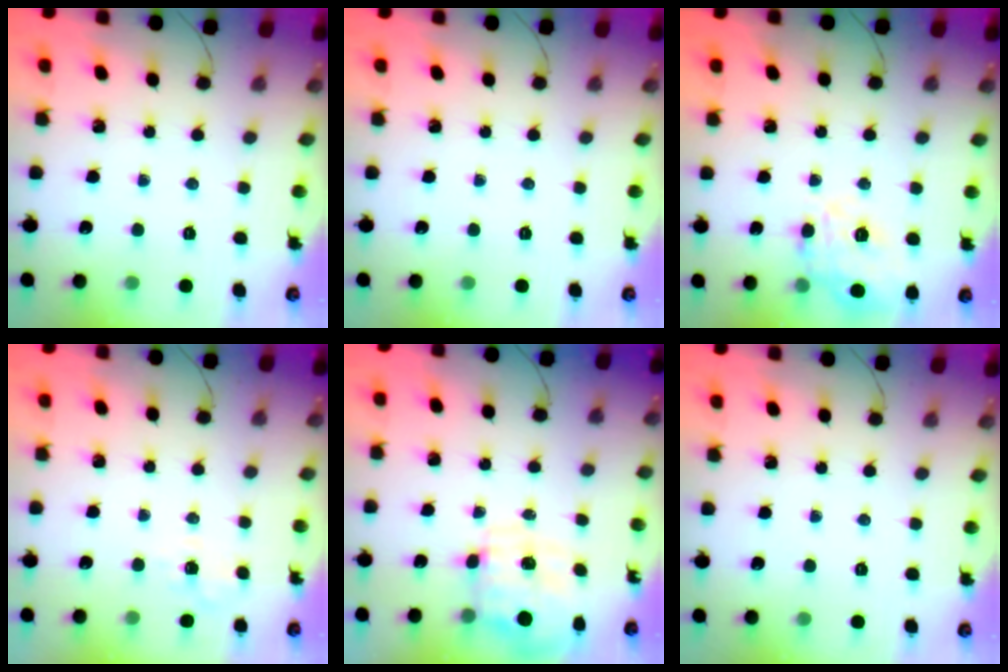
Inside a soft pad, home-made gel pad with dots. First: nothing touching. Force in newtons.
{"total": 0.0}
{"total": 13.5, "press": 13.4, "slide": 1.0}
{"total": 5.8, "press": 5.6, "slide": 1.7}
{"total": 3.6, "press": 3.4, "slide": 1.1}
{"total": 0.0}